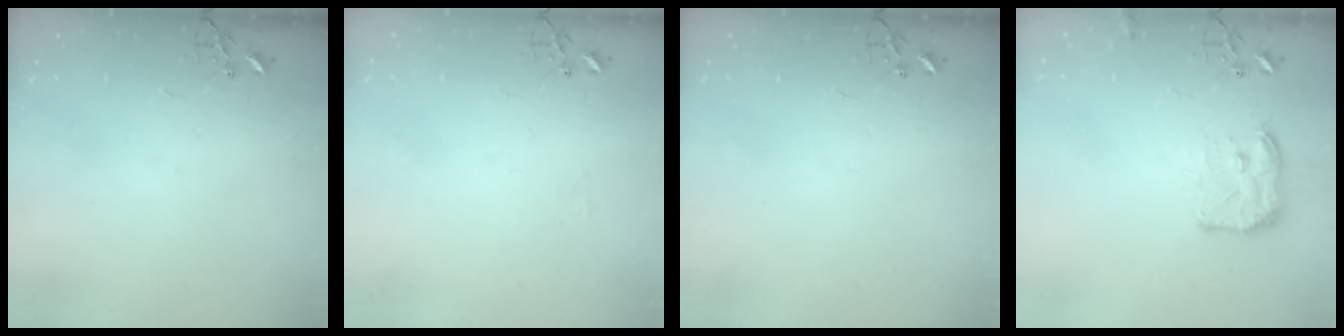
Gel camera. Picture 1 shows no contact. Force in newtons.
{"total": 3.9, "press": 3.8, "slide": 0.6}
{"total": 0.0}
{"total": 11.8, "press": 11.8, "slide": 0.6}